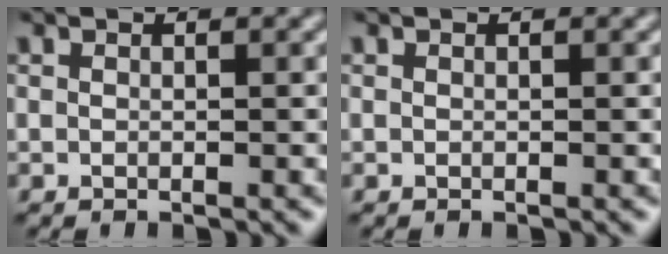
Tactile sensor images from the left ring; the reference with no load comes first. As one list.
[{"total": 0.0}]